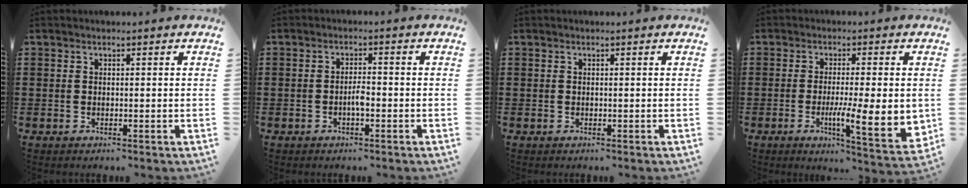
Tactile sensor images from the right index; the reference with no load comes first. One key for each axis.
{"total": 2.5, "fx": -0.9, "fy": 0.8, "fz": 2.2, "tx": -0.041, "ty": 0.004, "tz": -0.017}
{"total": 0.0}
{"total": 10.4, "fx": -1.6, "fy": 2.5, "fz": 10.0, "tx": -0.146, "ty": -0.020, "tz": -0.021}